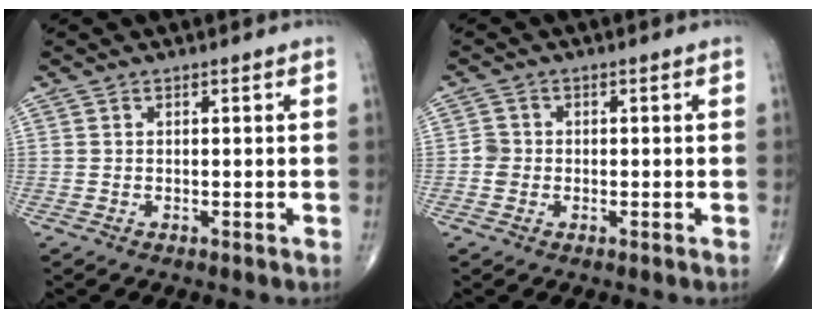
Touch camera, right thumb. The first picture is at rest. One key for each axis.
{"total": 2.1, "fx": -0.4, "fy": 2.0, "fz": 0.6, "tx": -0.001, "ty": 0.007, "tz": -0.011}